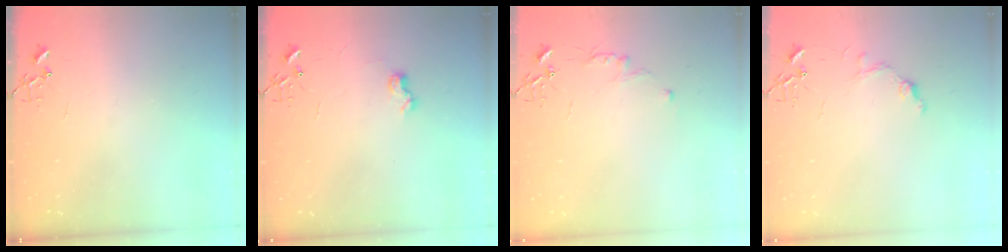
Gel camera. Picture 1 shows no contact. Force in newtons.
{"total": 7.2, "press": 7.2, "slide": 0.6}
{"total": 5.5, "press": 5.5, "slide": 0.6}
{"total": 7.9, "press": 7.9, "slide": 0.7}